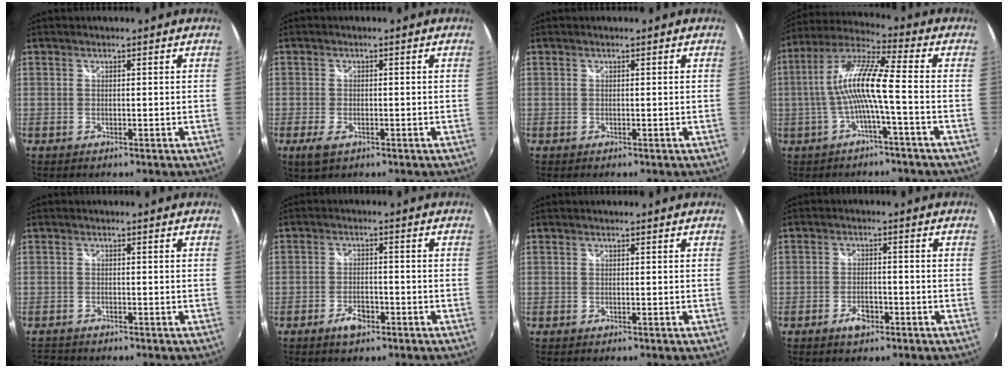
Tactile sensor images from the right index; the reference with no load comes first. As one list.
[{"total": 3.7, "force": [-2.0, 1.7, 2.6], "torque": [-0.059, -0.011, -0.035]}, {"total": 0.0}, {"total": 11.2, "force": [-2.0, 0.4, 11.0], "torque": [-0.218, 0.014, -0.035]}, {"total": 2.2, "force": [-2.0, 0.8, 0.5], "torque": [-0.019, -0.007, -0.038]}, {"total": 4.4, "force": [-2.7, 2.1, 2.8], "torque": [-0.063, -0.002, -0.046]}, {"total": 0.0}, {"total": 4.1, "force": [-2.4, 2.1, 2.6], "torque": [-0.057, -0.002, -0.041]}]